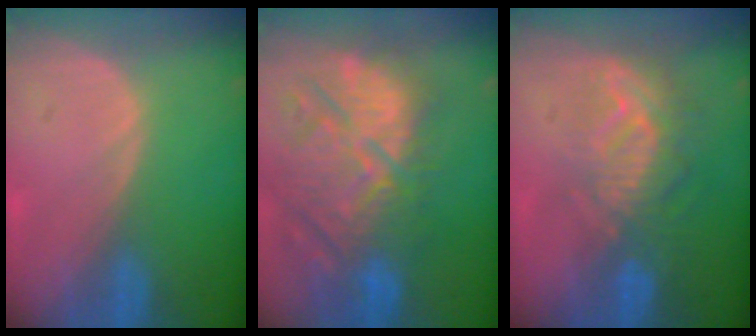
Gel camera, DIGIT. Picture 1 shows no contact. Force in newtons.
{"total": 13.4, "press": 12.4, "slide": 5.0}
{"total": 9.5, "press": 8.3, "slide": 4.7}